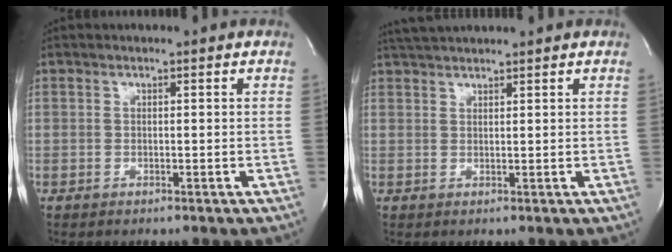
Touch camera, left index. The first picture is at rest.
{"total": 3.7, "force": [3.5, -0.1, 1.1], "torque": [-0.025, 0.023, 0.067]}